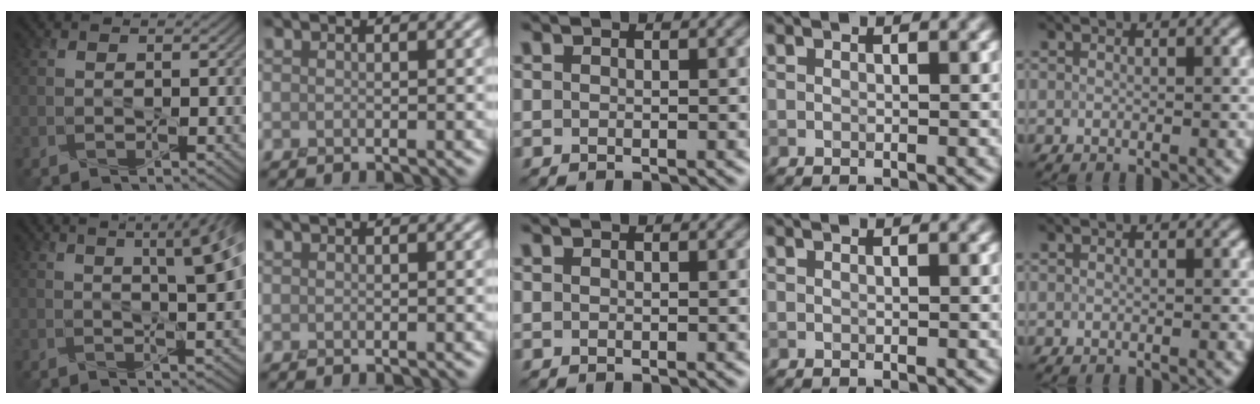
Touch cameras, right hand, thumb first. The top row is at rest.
{"thumb": {"total": 9.5, "force": [3.1, 2.6, 8.6], "torque": [-0.091, 0.031, 0.030]}}